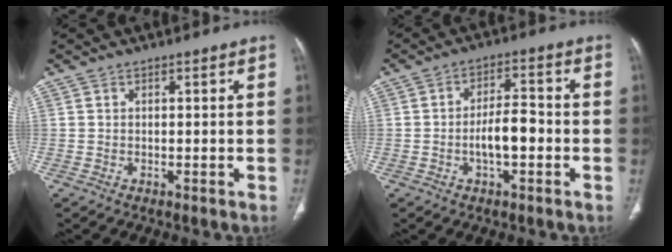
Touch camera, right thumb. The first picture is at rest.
{"total": 6.9, "force": [-1.7, 2.9, 6.0], "torque": [-0.101, 0.023, -0.031]}